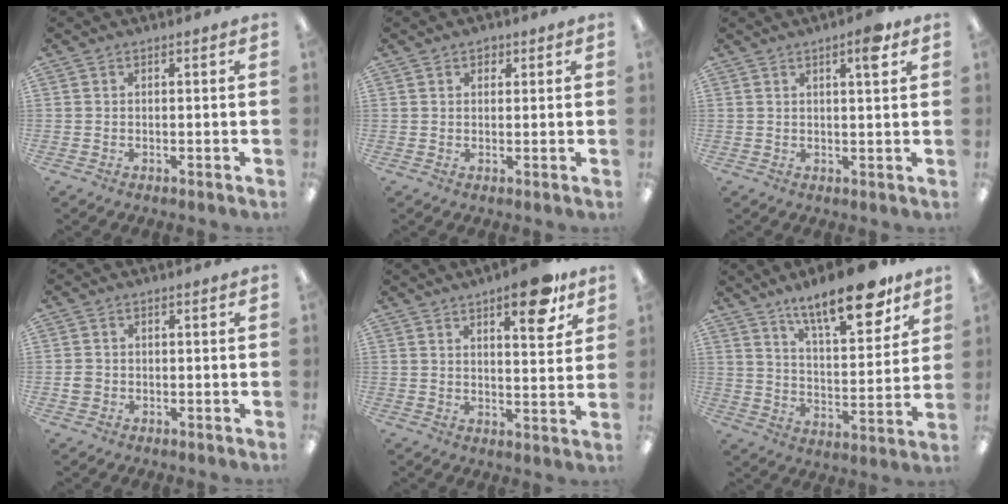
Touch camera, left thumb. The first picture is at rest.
{"total": 1.7, "force": [1.1, 1.2, 0.6], "torque": [-0.005, 0.000, 0.018]}
{"total": 4.8, "force": [2.8, 0.8, 3.8], "torque": [-0.059, -0.007, 0.042]}
{"total": 1.8, "force": [-0.3, 1.7, 0.5], "torque": [-0.009, 0.004, -0.008]}
{"total": 11.0, "force": [7.3, 3.4, 7.5], "torque": [-0.089, -0.040, 0.115]}
{"total": 18.7, "force": [13.4, 6.1, 11.5], "torque": [-0.173, -0.079, 0.217]}